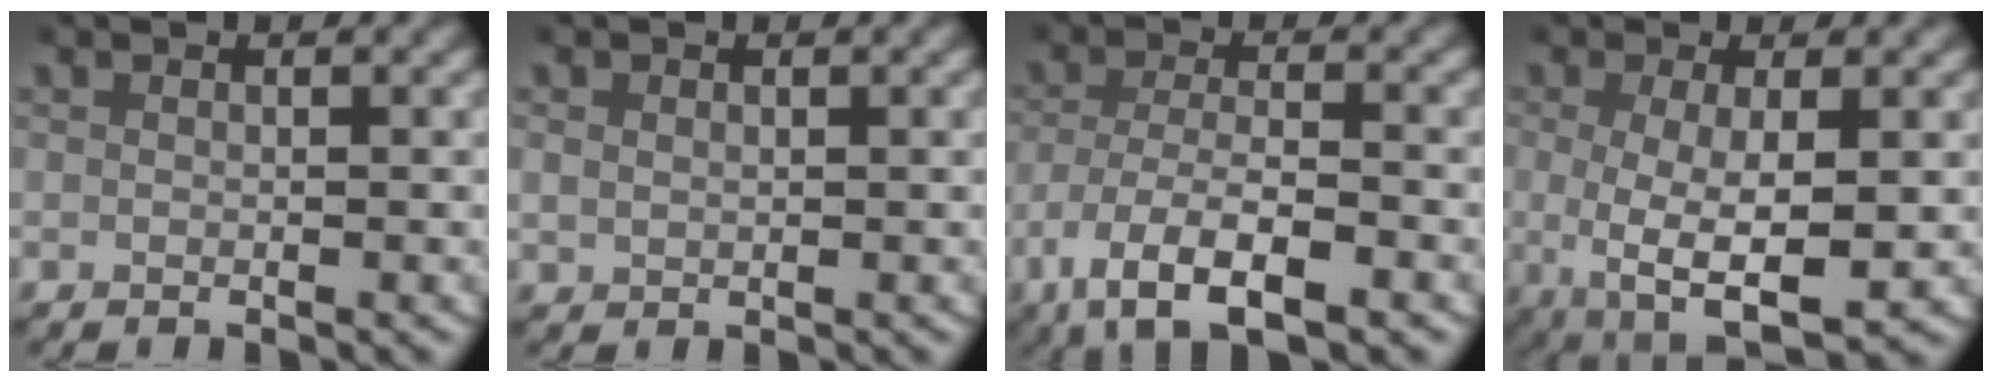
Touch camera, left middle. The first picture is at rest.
{"total": 1.1, "force": [0.3, 0.9, 0.4], "torque": [-0.013, -0.002, 0.012]}
{"total": 6.5, "force": [-3.7, 2.7, 4.6], "torque": [-0.099, -0.025, -0.046]}
{"total": 7.4, "force": [-2.1, 3.9, 6.0], "torque": [-0.131, -0.042, -0.009]}